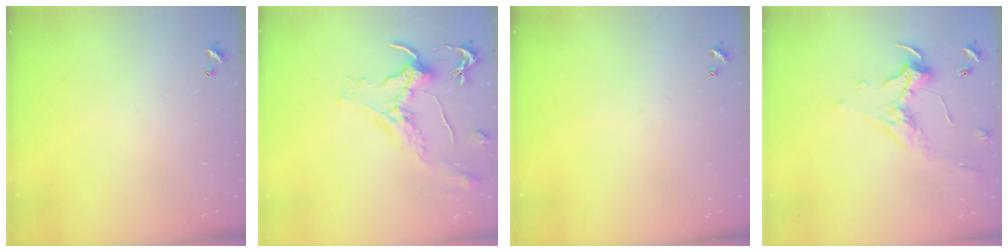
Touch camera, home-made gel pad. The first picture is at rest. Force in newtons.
{"total": 1.6, "press": 1.5, "slide": 0.7}
{"total": 0.0}
{"total": 2.0, "press": 1.9, "slide": 0.6}